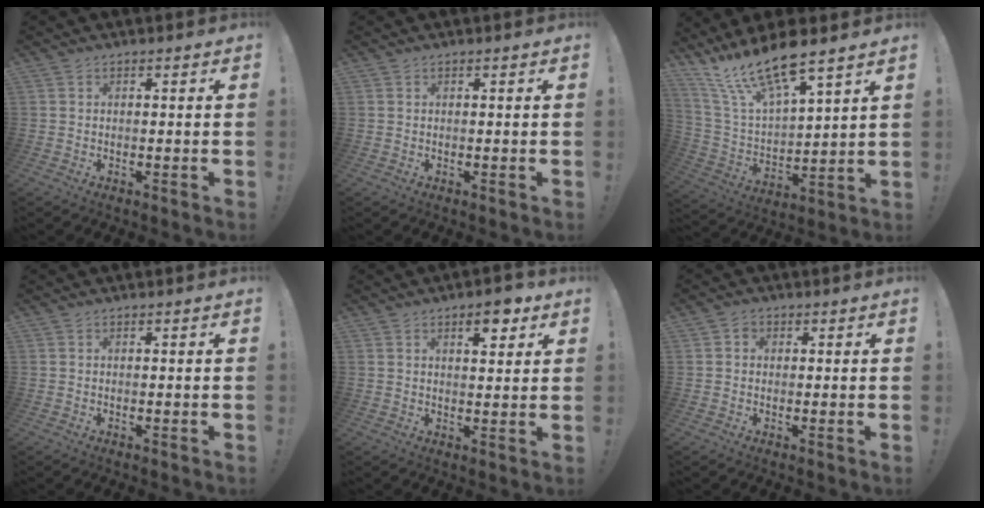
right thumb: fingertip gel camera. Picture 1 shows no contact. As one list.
[{"total": 0.0}, {"total": 15.8, "force": [12.4, 3.8, 9.0], "torque": [-0.181, -0.086, 0.223]}, {"total": 0.0}, {"total": 6.6, "force": [3.9, 2.8, 4.5], "torque": [-0.041, -0.017, 0.059]}, {"total": 2.1, "force": [0.2, 1.9, 0.9], "torque": [-0.009, 0.001, 0.001]}]